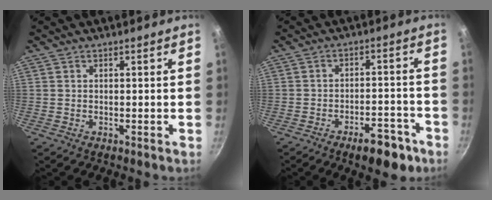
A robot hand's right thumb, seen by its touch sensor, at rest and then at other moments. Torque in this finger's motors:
{"motor_torque": [1.34, 0.64, -0.10, -0.04, 0.25]}